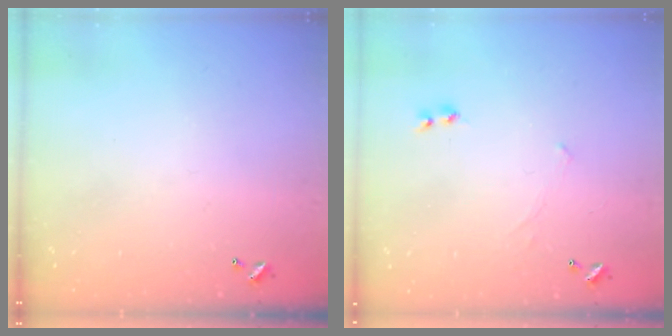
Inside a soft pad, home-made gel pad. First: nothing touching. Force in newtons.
{"total": 2.3, "press": 2.3, "slide": 0.2}